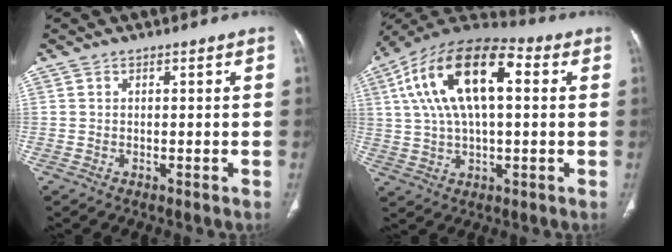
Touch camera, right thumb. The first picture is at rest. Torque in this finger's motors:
{"motor_torque": [-0.86, 3.09, 2.45, 0.32, 0.77]}